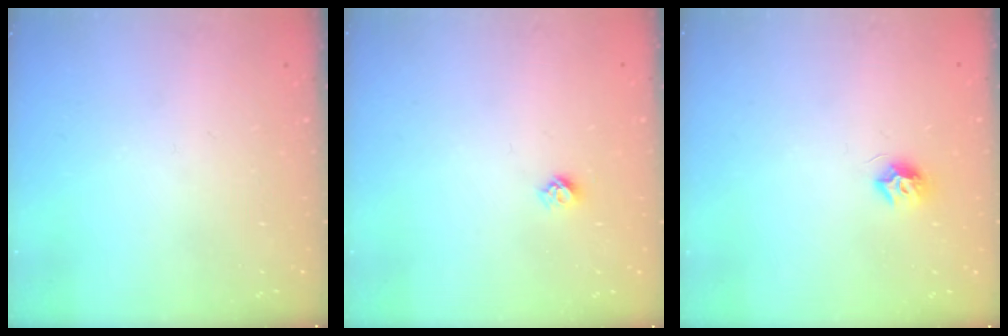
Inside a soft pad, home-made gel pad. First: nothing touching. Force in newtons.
{"total": 4.3, "press": 4.2, "slide": 0.6}
{"total": 7.4, "press": 7.4, "slide": 0.5}